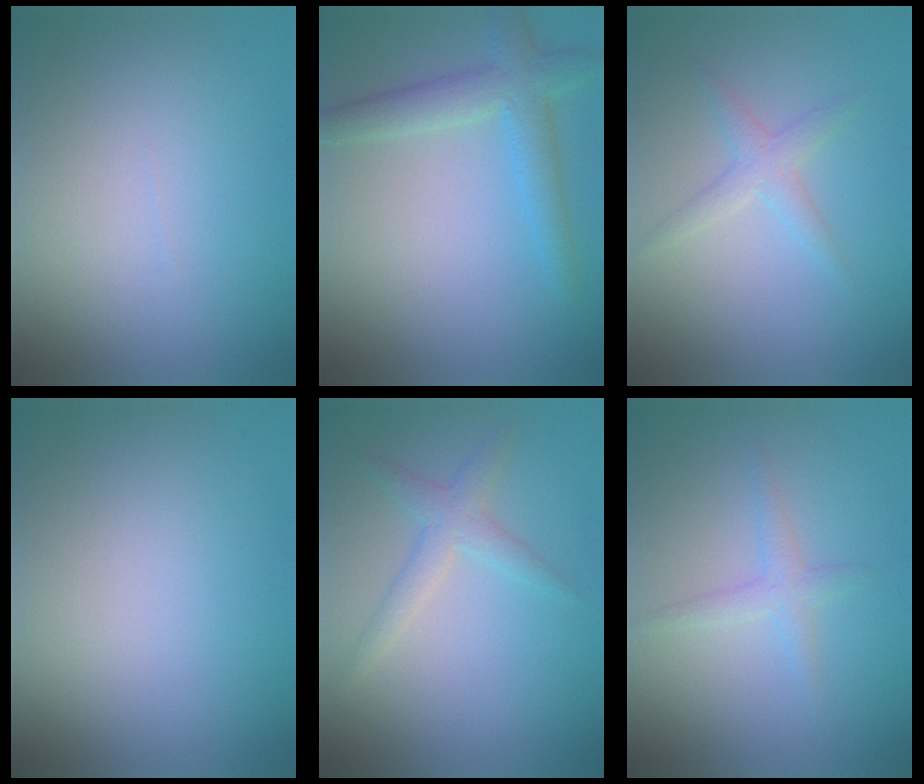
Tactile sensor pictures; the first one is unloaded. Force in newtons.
{"total": 3.8, "press": 3.8, "slide": 0.1}
{"total": 2.0, "press": 2.0, "slide": 0.1}
{"total": 0.0}
{"total": 2.2, "press": 2.2, "slide": 0.1}
{"total": 1.6, "press": 1.6, "slide": 0.1}